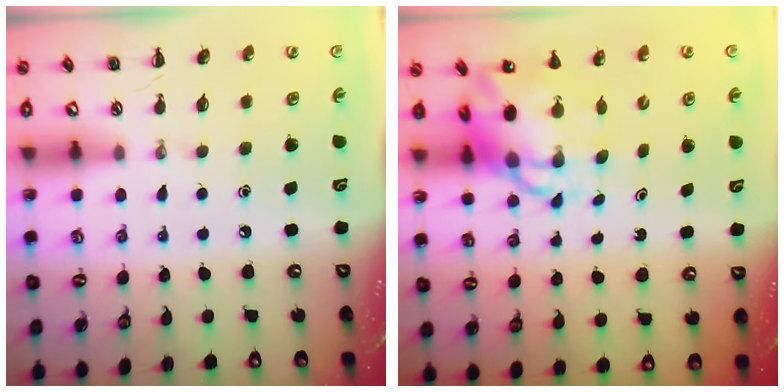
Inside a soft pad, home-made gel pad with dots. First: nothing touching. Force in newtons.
{"total": 8.9, "press": 8.5, "slide": 2.6}